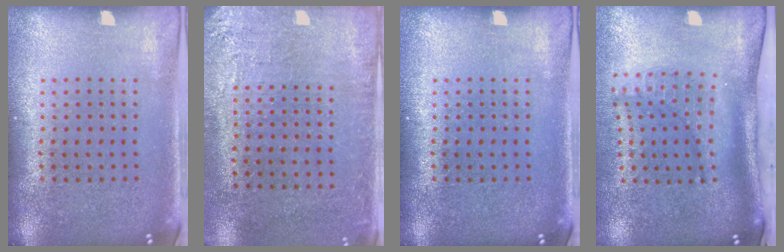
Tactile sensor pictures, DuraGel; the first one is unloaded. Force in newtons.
{"total": 2.7, "press": 2.3, "slide": 1.3}
{"total": 0.0}
{"total": 2.1, "press": 1.5, "slide": 1.5}